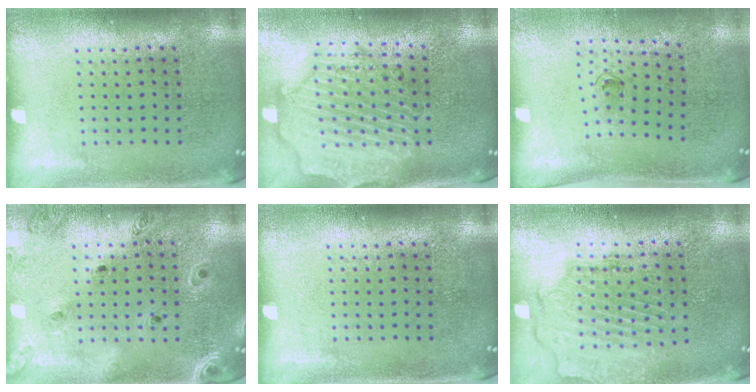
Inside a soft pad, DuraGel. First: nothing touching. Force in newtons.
{"total": 3.1, "press": 2.6, "slide": 1.5}
{"total": 0.6, "press": 0.3, "slide": 0.6}
{"total": 0.8, "press": 0.8, "slide": 0.1}
{"total": 0.0}
{"total": 1.8, "press": 1.7, "slide": 0.6}